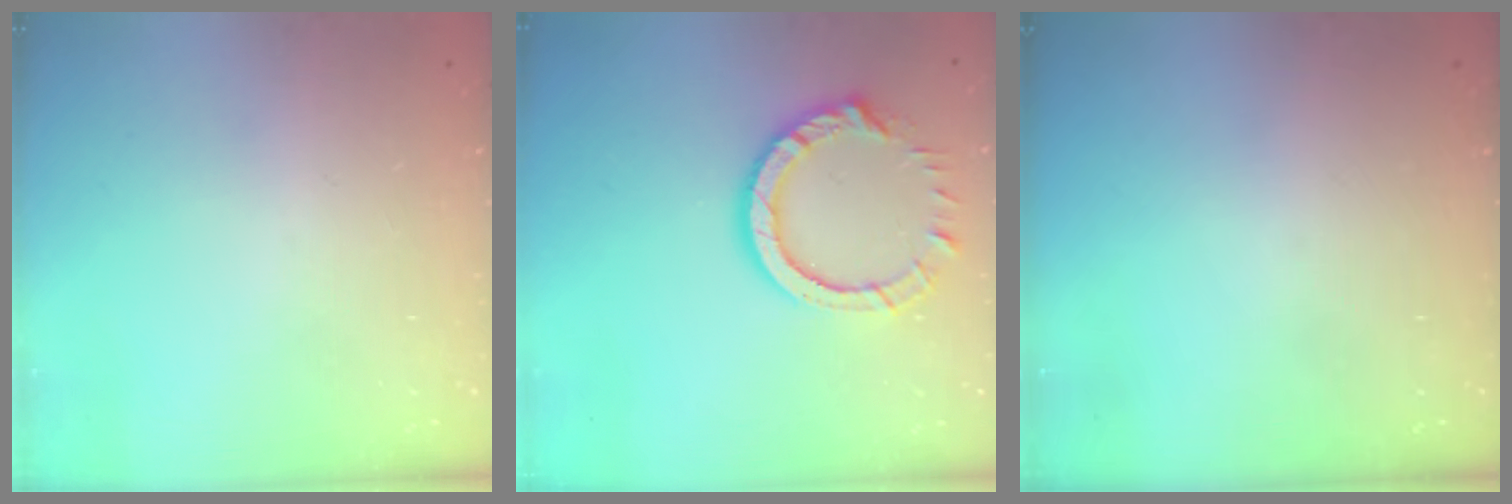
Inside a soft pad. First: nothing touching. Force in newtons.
{"total": 10.8, "press": 10.8, "slide": 1.2}
{"total": 0.0}